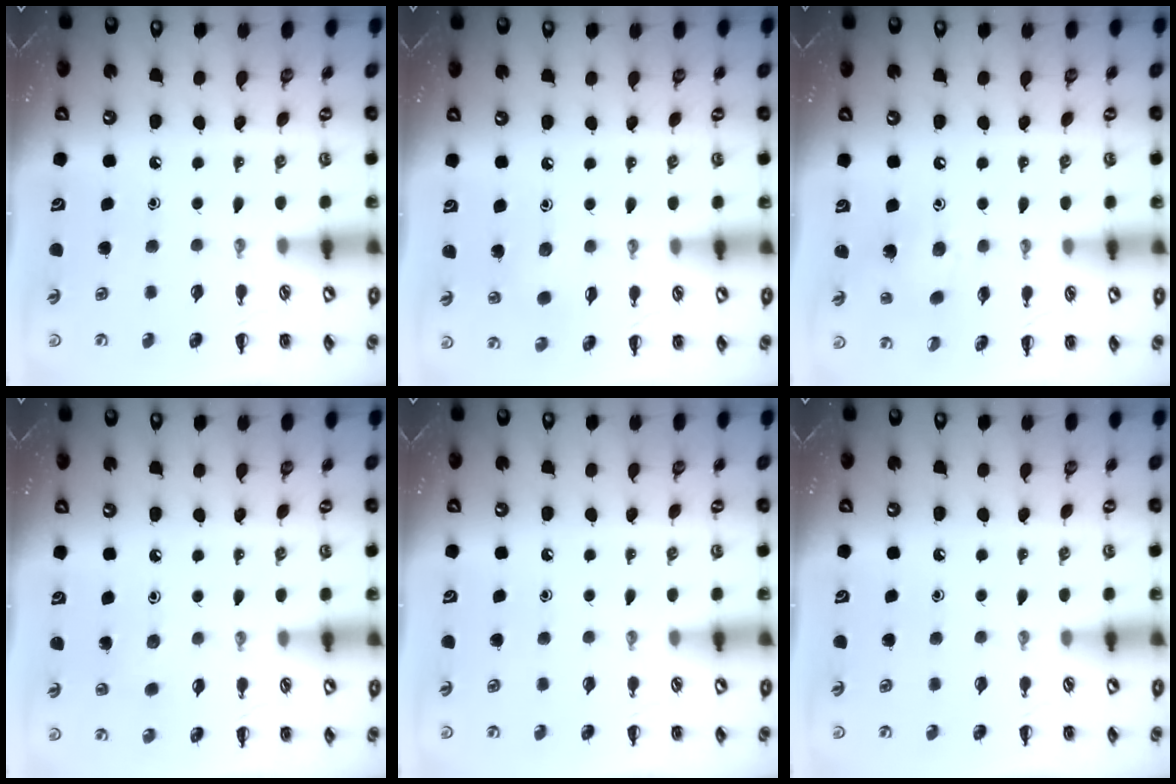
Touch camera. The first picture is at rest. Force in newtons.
{"total": 2.7, "press": 2.6, "slide": 0.6}
{"total": 7.6, "press": 7.4, "slide": 1.9}
{"total": 2.6, "press": 2.5, "slide": 0.9}
{"total": 0.0}
{"total": 0.0}